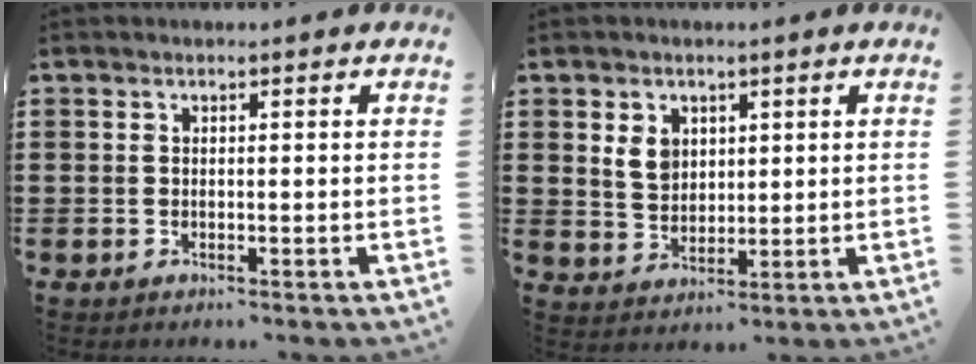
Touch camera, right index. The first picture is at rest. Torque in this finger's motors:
{"motor_torque": [0.27, 0.27, 0.11, 0.04]}